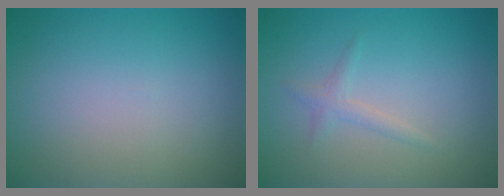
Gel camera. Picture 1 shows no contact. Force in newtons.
{"total": 1.1, "press": 1.1, "slide": 0.0}